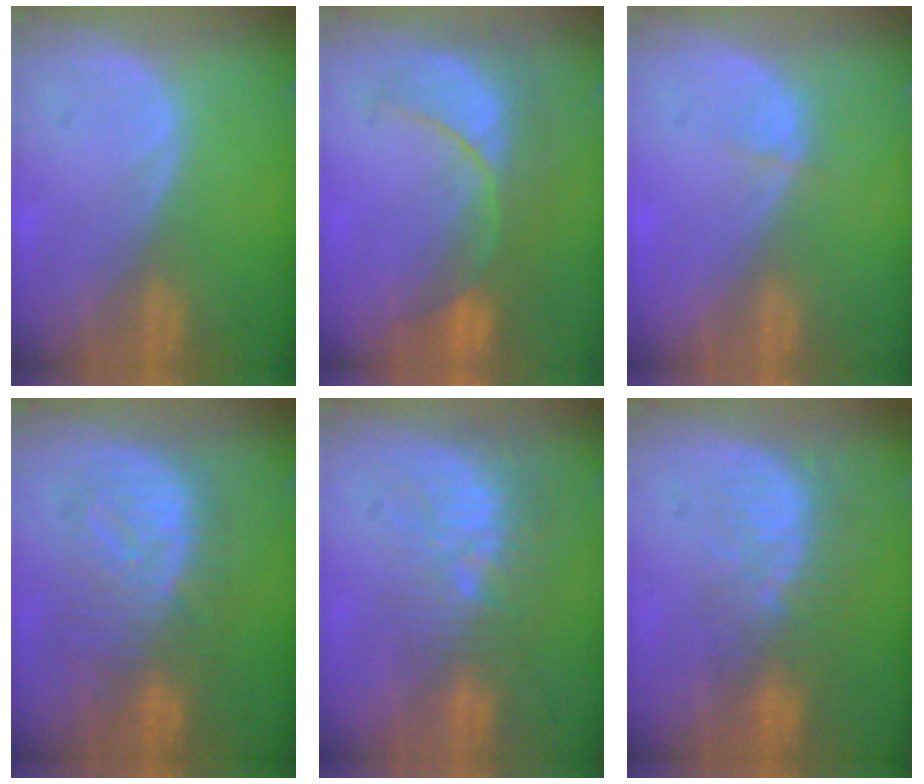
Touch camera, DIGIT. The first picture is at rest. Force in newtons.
{"total": 8.5, "press": 8.4, "slide": 1.4}
{"total": 1.1, "press": 1.0, "slide": 0.4}
{"total": 8.9, "press": 8.9, "slide": 0.3}
{"total": 9.6, "press": 8.6, "slide": 4.2}
{"total": 8.1, "press": 7.2, "slide": 3.8}